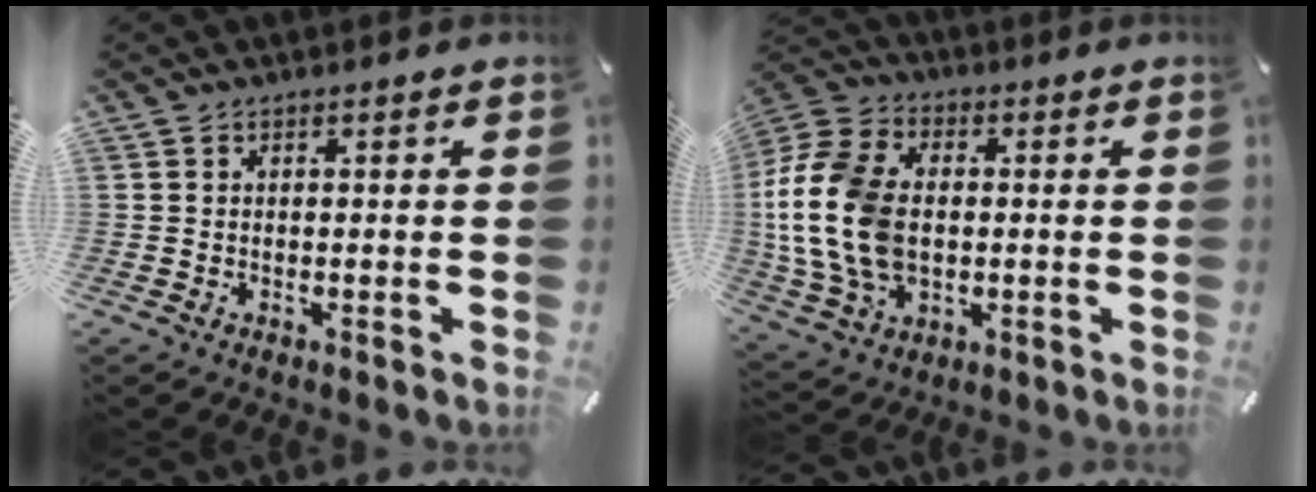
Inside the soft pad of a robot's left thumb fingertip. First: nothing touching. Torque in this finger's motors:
{"motor_torque": [2.21, 2.80, 1.68, -1.09, 0.40]}